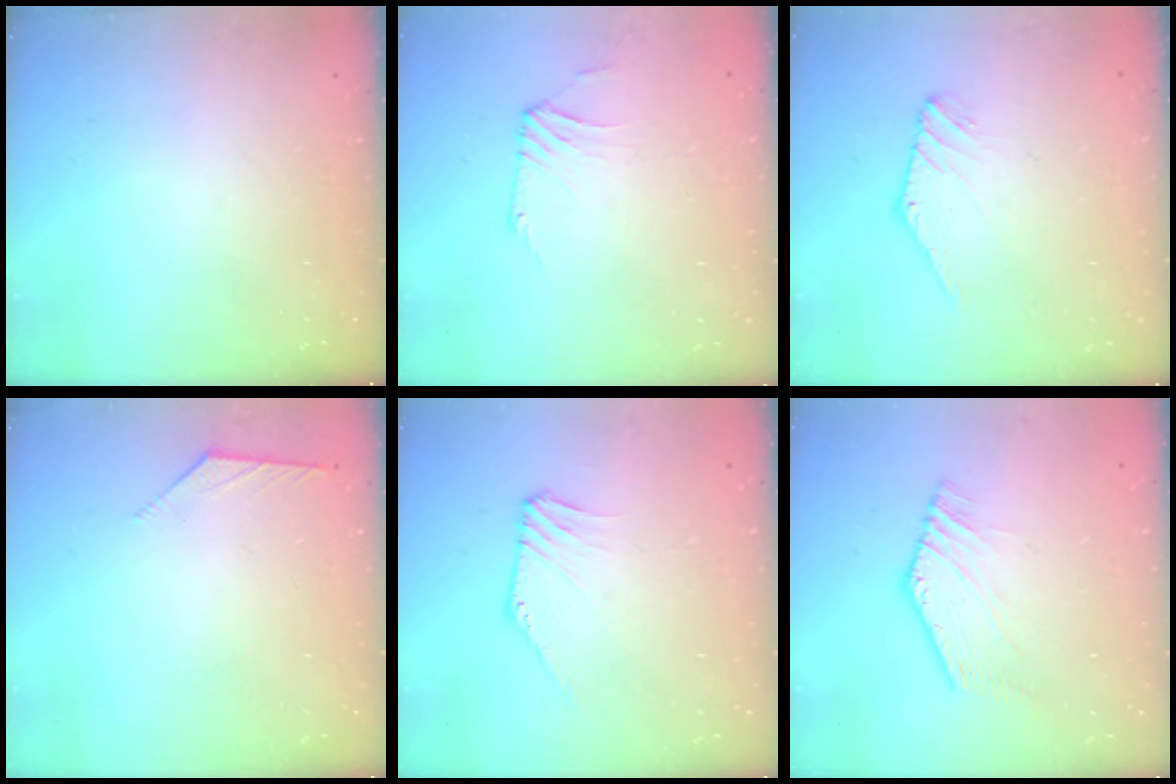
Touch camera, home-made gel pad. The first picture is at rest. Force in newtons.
{"total": 1.0, "press": 0.8, "slide": 0.5}
{"total": 1.4, "press": 1.4, "slide": 0.1}
{"total": 3.4, "press": 3.4, "slide": 0.8}
{"total": 0.7, "press": 0.5, "slide": 0.4}
{"total": 1.1, "press": 1.1, "slide": 0.1}